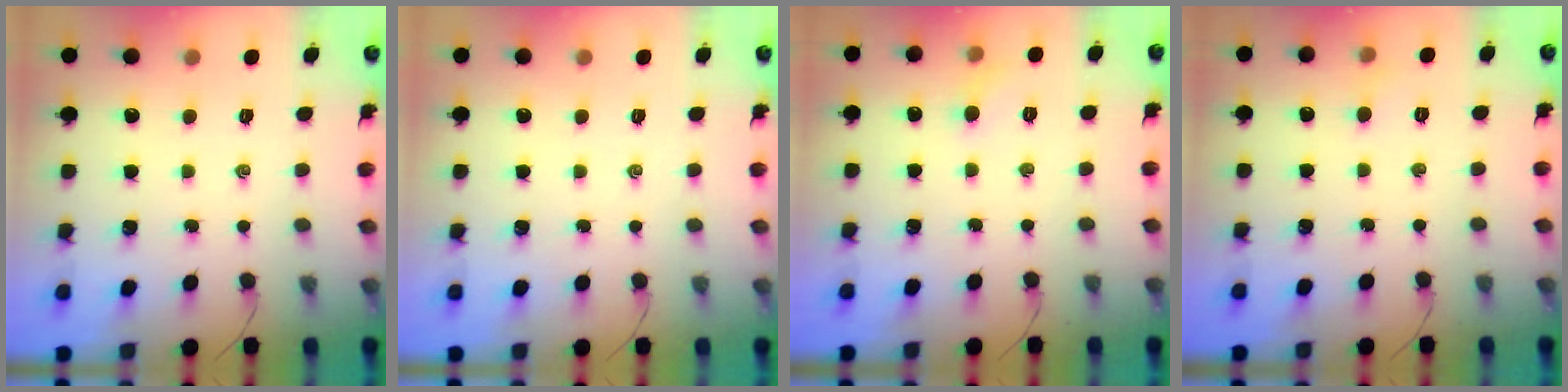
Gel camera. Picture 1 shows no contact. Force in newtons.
{"total": 0.0}
{"total": 4.6, "press": 4.4, "slide": 1.6}
{"total": 2.8, "press": 2.6, "slide": 1.0}